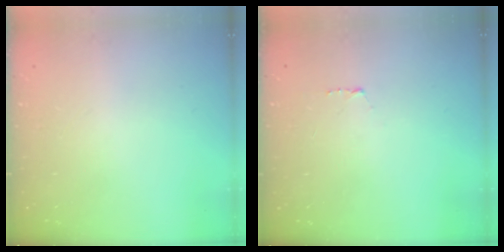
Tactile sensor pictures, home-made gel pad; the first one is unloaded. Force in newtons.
{"total": 3.8, "press": 3.8, "slide": 0.4}